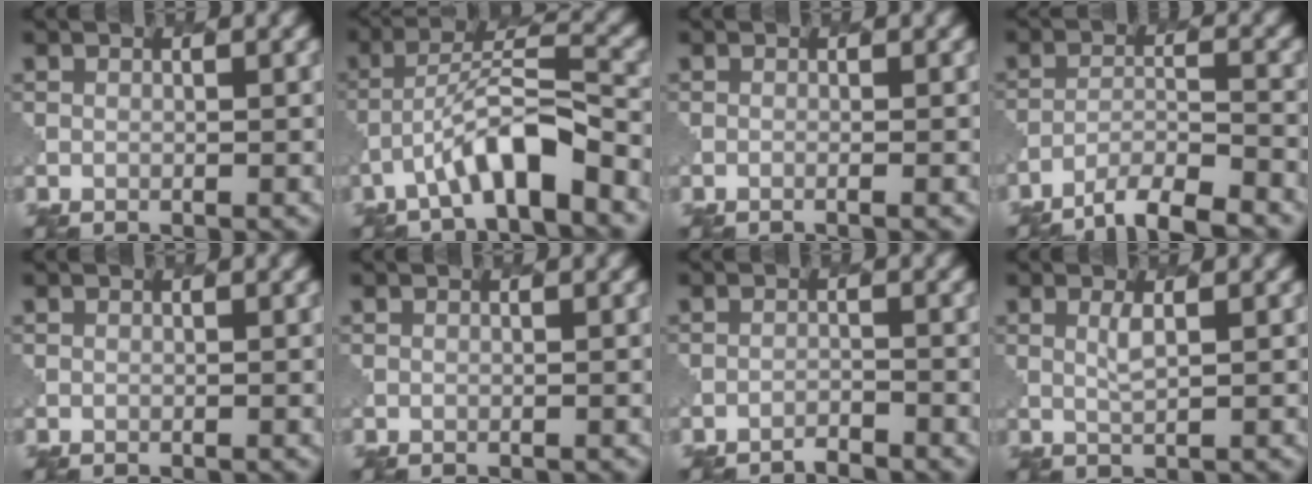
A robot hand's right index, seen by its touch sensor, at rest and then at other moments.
{"total": 5.9, "force": [-3.2, 1.3, 4.8], "torque": [-0.083, 0.015, -0.051]}
{"total": 0.7, "force": [-0.2, 0.1, 0.6], "torque": [-0.003, -0.003, -0.014]}
{"total": 6.1, "force": [-5.0, 1.3, 3.3], "torque": [-0.050, -0.004, -0.085]}
{"total": 0.0}
{"total": 0.0}
{"total": 1.3, "force": [-1.3, 0.1, 0.1], "torque": [0.007, 0.000, -0.025]}
{"total": 1.3, "force": [0.8, 0.2, 1.0], "torque": [-0.024, 0.000, 0.018]}